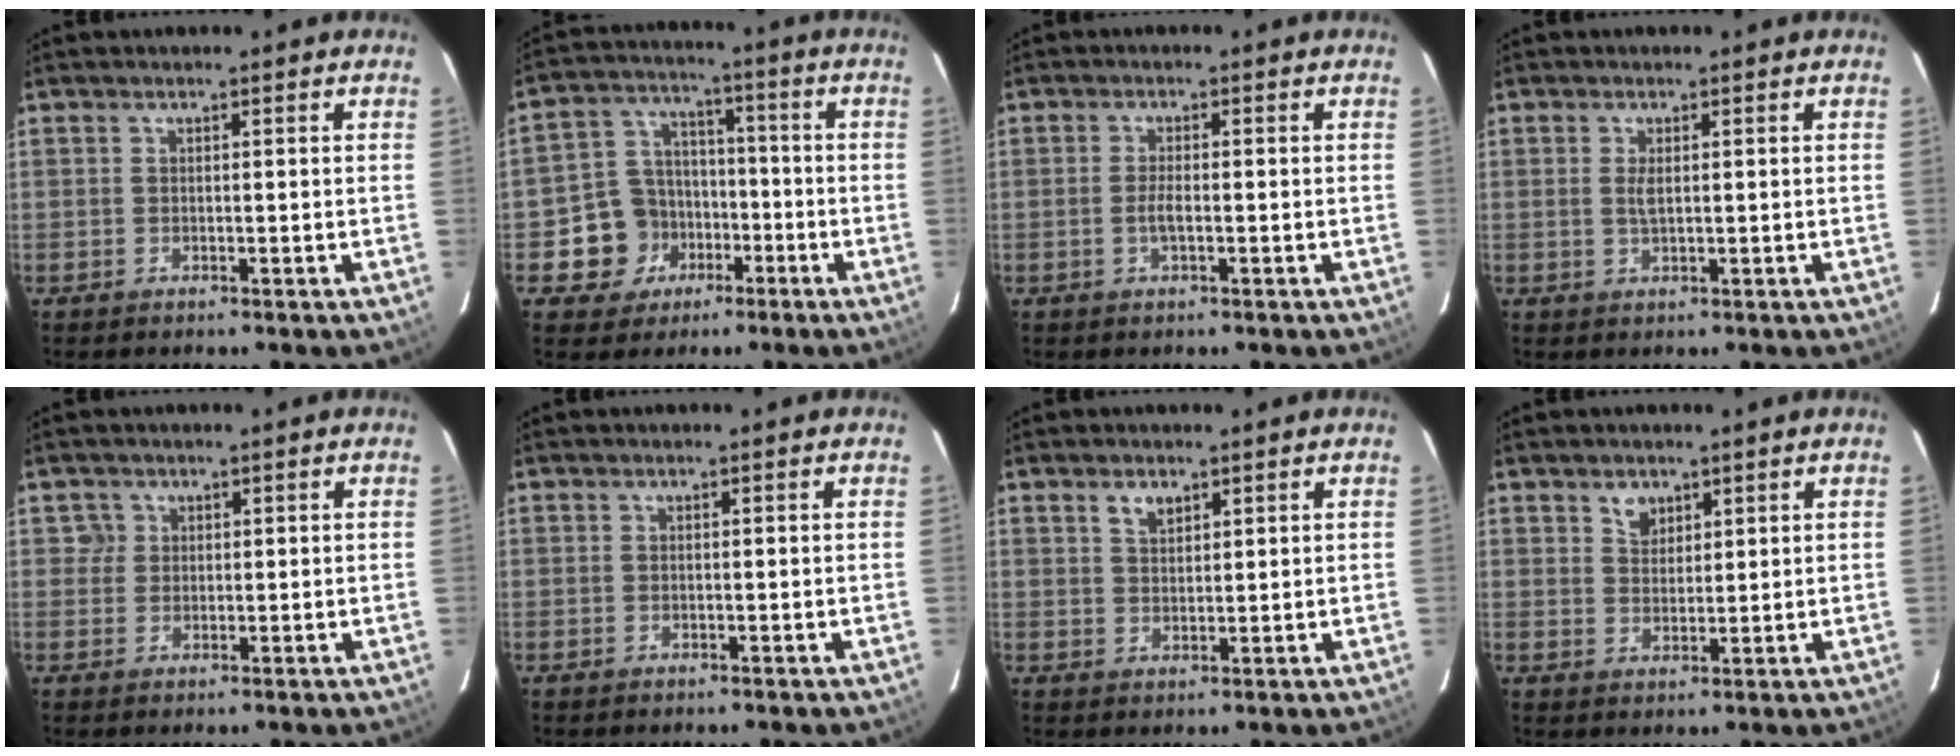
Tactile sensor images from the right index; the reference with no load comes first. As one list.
[{"total": 10.2, "force": [-4.4, 8.9, 2.3], "torque": [-0.070, 0.036, -0.062]}, {"total": 2.1, "force": [-0.6, 0.4, 1.9], "torque": [-0.040, 0.001, -0.012]}, {"total": 1.6, "force": [0.2, 0.6, 1.5], "torque": [-0.030, 0.000, 0.004]}, {"total": 2.0, "force": [0.5, 1.9, -0.2], "torque": [0.018, 0.016, 0.007]}, {"total": 0.0}, {"total": 2.7, "force": [1.7, 1.5, 1.5], "torque": [-0.024, 0.004, 0.031]}, {"total": 3.2, "force": [2.0, 2.2, 1.1], "torque": [-0.009, 0.005, 0.036]}]